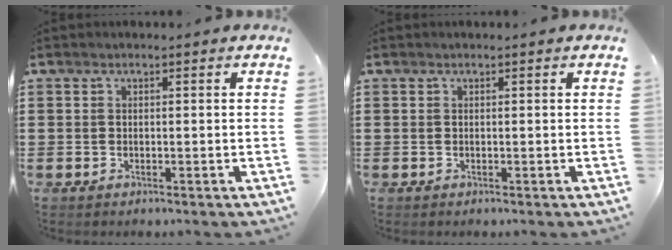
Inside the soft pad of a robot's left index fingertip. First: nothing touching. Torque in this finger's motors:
{"motor_torque": [0.00, 0.00, 0.00, 0.00]}